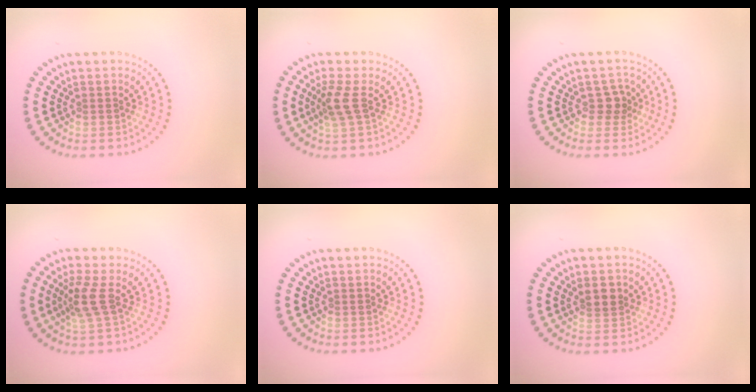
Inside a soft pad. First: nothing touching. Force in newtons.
{"total": 2.2, "press": 1.8, "slide": 1.3}
{"total": 1.5, "press": 1.2, "slide": 0.9}
{"total": 2.5, "press": 2.0, "slide": 1.5}
{"total": 0.0}
{"total": 1.9, "press": 1.7, "slide": 0.8}